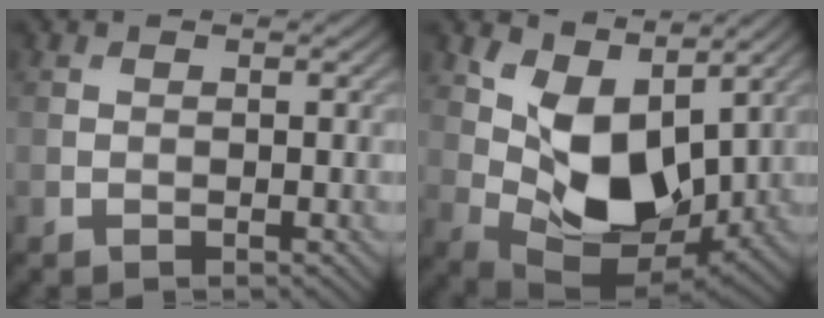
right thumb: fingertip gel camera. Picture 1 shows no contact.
{"total": 11.3, "force": [3.2, 6.7, 8.5], "torque": [-0.165, -0.011, 0.062]}